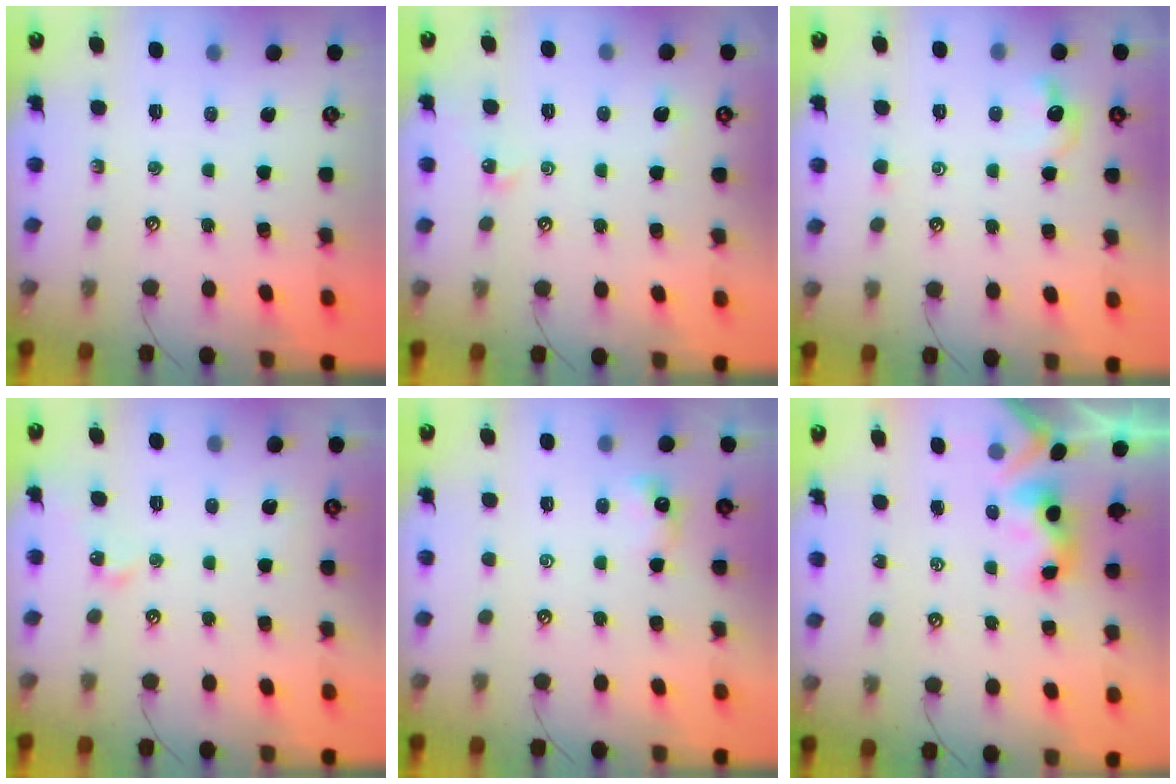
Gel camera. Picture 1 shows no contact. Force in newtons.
{"total": 3.1, "press": 3.1, "slide": 0.5}
{"total": 1.2, "press": 1.0, "slide": 0.6}
{"total": 1.9, "press": 1.9, "slide": 0.1}
{"total": 0.9, "press": 0.9, "slide": 0.2}
{"total": 3.0, "press": 3.0, "slide": 0.6}